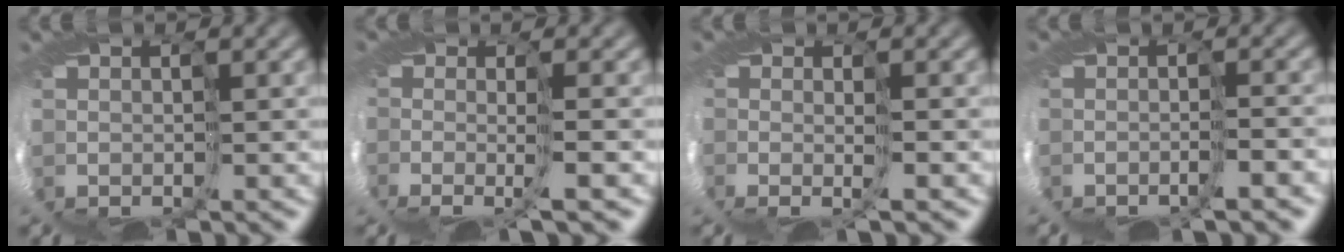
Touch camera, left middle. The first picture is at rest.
{"total": 3.0, "force": [-1.4, 0.3, 2.6], "torque": [-0.076, -0.015, -0.022]}
{"total": 2.3, "force": [-0.5, 0.8, 2.0], "torque": [-0.055, -0.012, -0.004]}
{"total": 2.3, "force": [-1.6, -0.5, 1.6], "torque": [-0.018, 0.001, -0.021]}